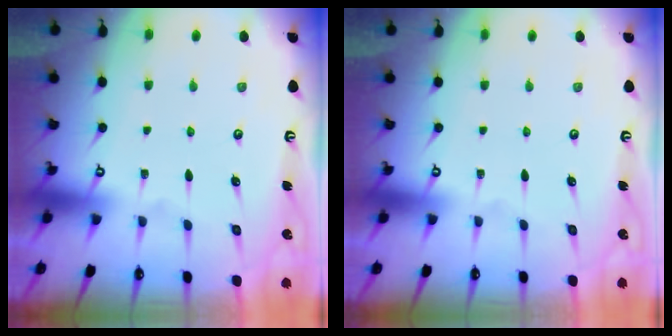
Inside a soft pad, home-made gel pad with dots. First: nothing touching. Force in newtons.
{"total": 0.0}